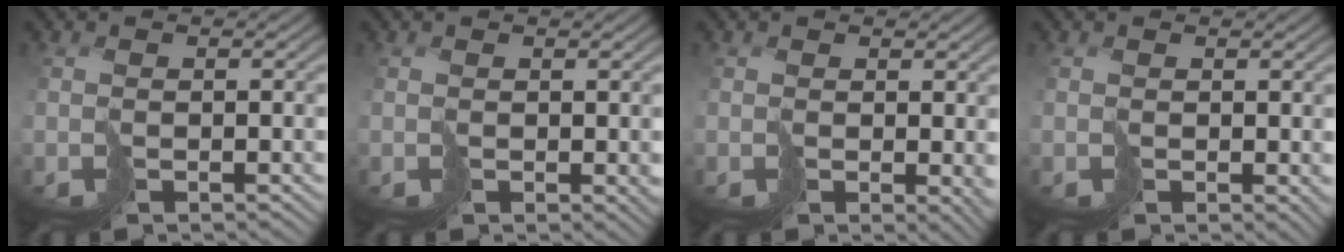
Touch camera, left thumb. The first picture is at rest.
{"total": 1.1, "force": [0.6, 0.7, 0.6], "torque": [-0.014, -0.003, 0.014]}
{"total": 2.5, "force": [0.7, 1.4, 2.0], "torque": [-0.036, -0.007, 0.016]}
{"total": 1.1, "force": [0.6, 0.7, 0.7], "torque": [-0.016, -0.001, 0.012]}